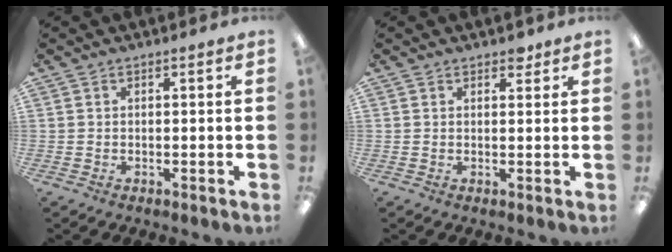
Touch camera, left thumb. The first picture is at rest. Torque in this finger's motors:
{"motor_torque": [0.22, 0.12, 0.08, -0.23, 0.02]}